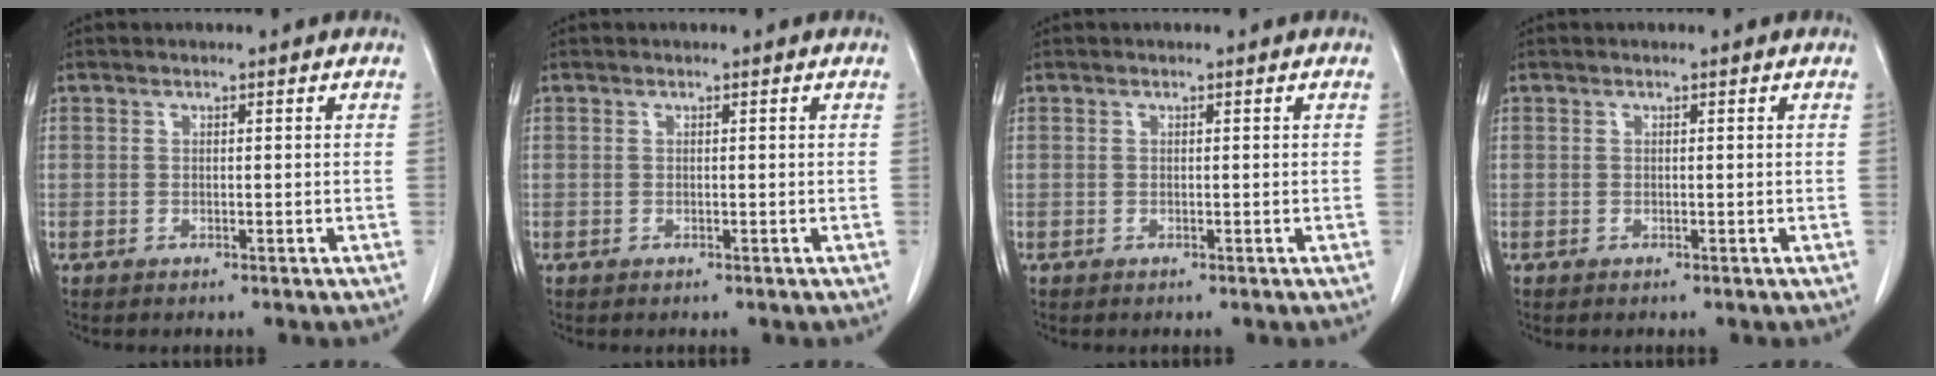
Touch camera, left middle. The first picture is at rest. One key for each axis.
{"total": 0.0}
{"total": 0.0}
{"total": 0.0}